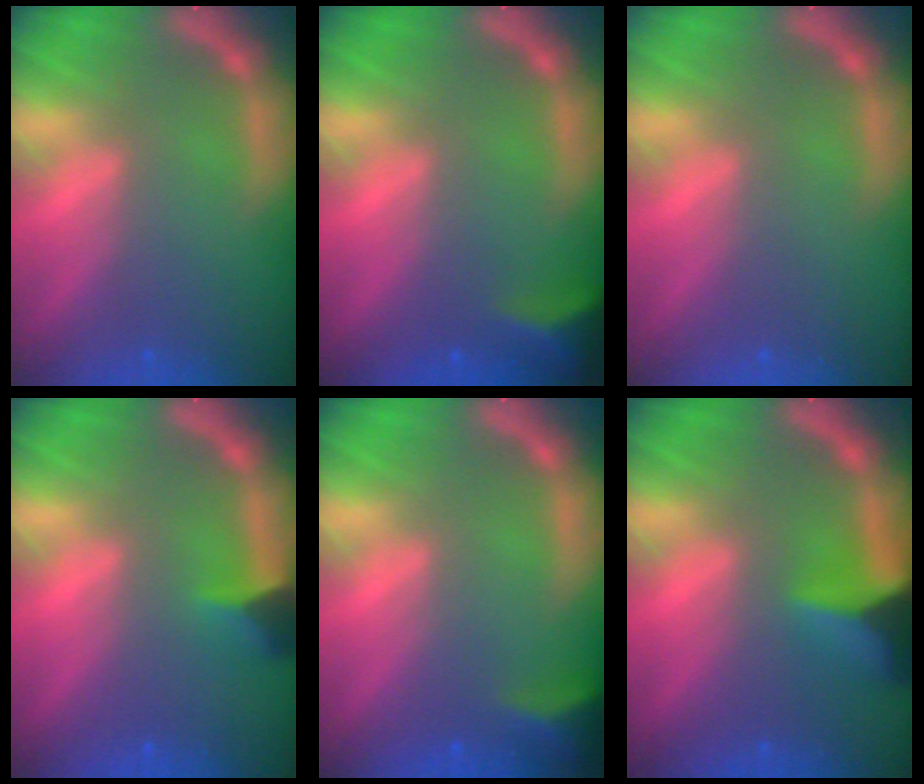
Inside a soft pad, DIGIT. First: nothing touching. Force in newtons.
{"total": 4.0}
{"total": 0.0}
{"total": 2.4}
{"total": 3.5}
{"total": 6.0}